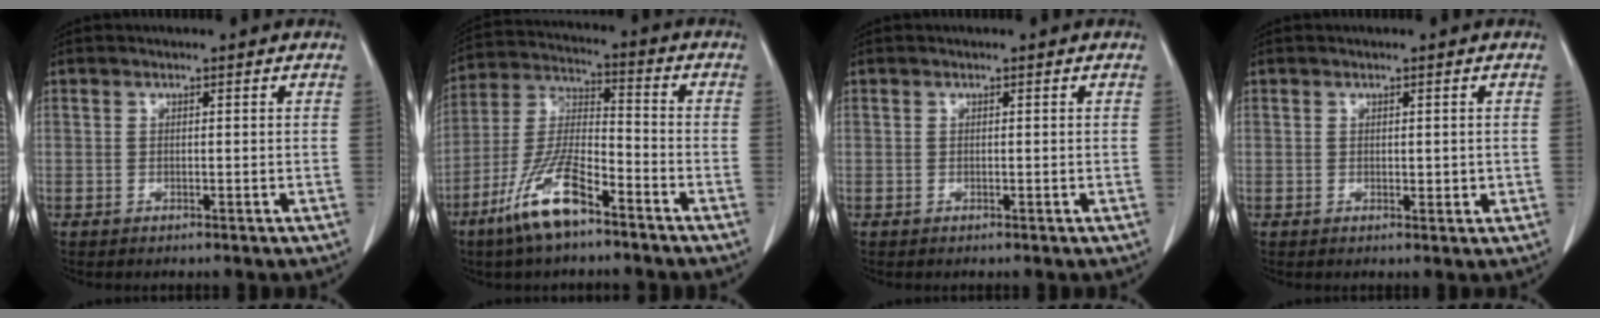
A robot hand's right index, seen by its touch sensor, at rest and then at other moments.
{"total": 12.2, "force": [-7.6, 2.8, 9.1], "torque": [-0.196, -0.012, -0.147]}
{"total": 0.0}
{"total": 1.4, "force": [0.1, 0.9, 1.0], "torque": [-0.012, -0.001, 0.005]}